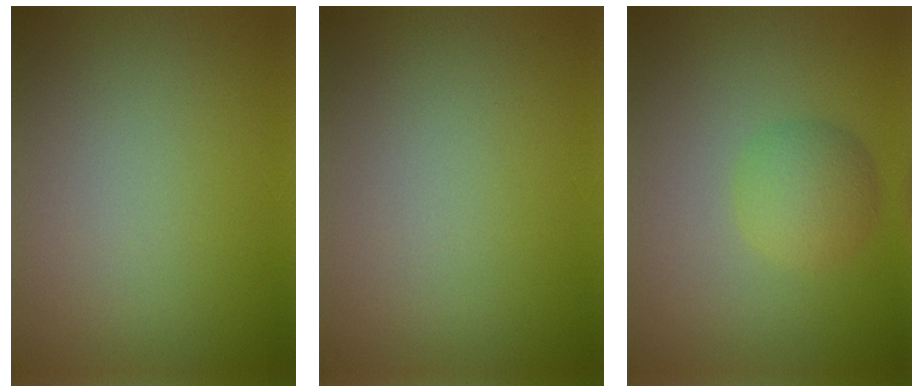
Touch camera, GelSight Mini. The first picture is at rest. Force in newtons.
{"total": 0.0}
{"total": 2.9, "press": 2.9, "slide": 0.0}